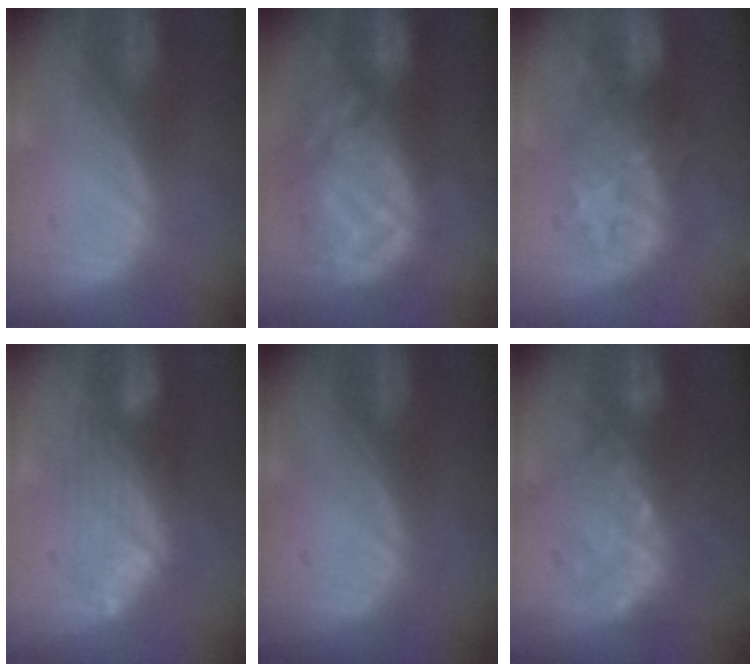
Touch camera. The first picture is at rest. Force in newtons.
{"total": 12.4, "press": 11.1, "slide": 5.5}
{"total": 8.4, "press": 8.3, "slide": 1.4}
{"total": 7.4, "press": 7.1, "slide": 2.1}
{"total": 0.0}
{"total": 9.1, "press": 8.5, "slide": 3.4}